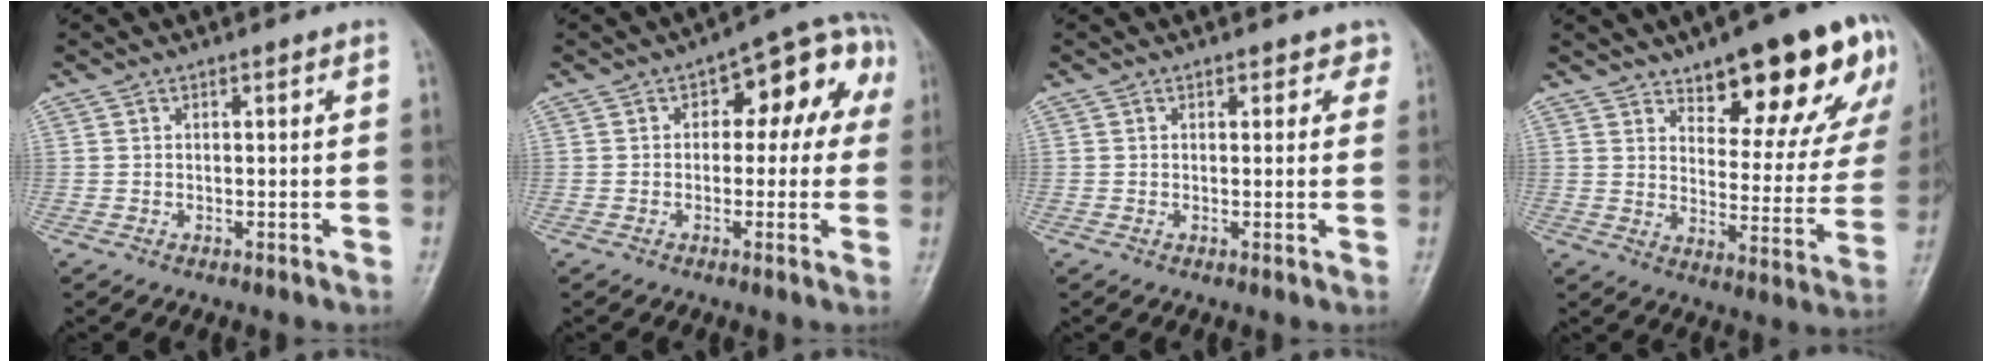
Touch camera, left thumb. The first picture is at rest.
{"total": 11.4, "force": [1.9, 6.6, 9.1], "torque": [-0.060, 0.042, 0.011]}
{"total": 2.1, "force": [1.3, 1.4, 0.7], "torque": [0.022, -0.003, 0.008]}
{"total": 20.2, "force": [12.3, 7.6, 14.1], "torque": [-0.127, -0.055, 0.173]}